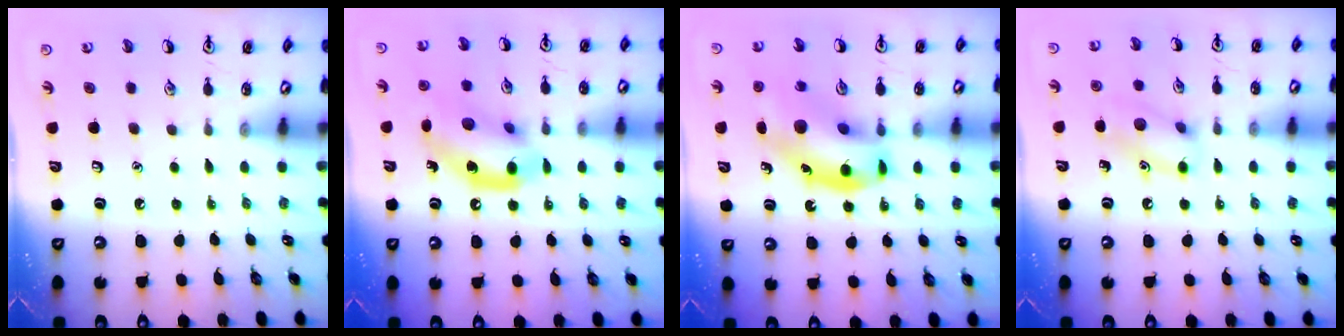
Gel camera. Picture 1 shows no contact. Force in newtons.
{"total": 13.7, "press": 13.3, "slide": 3.2}
{"total": 16.3, "press": 15.8, "slide": 3.8}
{"total": 10.2, "press": 10.1, "slide": 0.6}